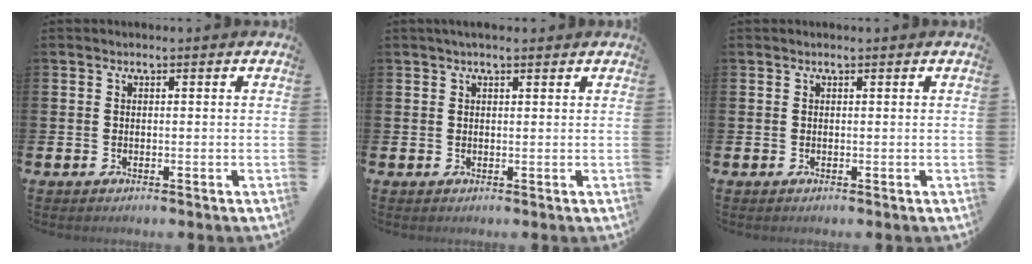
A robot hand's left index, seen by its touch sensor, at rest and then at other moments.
{"total": 1.6, "force": [1.3, 0.4, 0.8], "torque": [-0.008, 0.002, 0.021]}
{"total": 0.0}